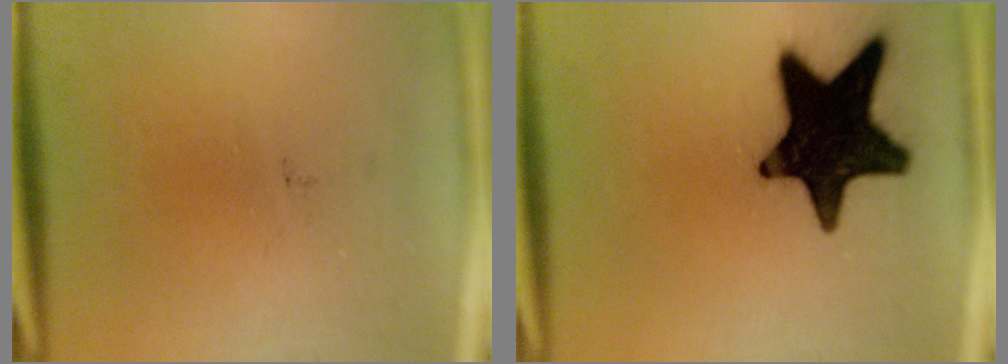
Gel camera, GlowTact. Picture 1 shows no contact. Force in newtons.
{"total": 19.3}